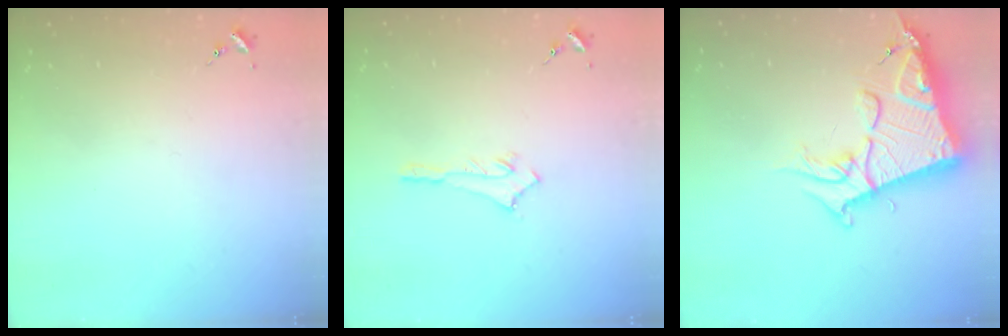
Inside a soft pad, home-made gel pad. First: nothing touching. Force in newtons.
{"total": 2.9, "press": 2.9, "slide": 0.2}
{"total": 18.5, "press": 18.4, "slide": 1.8}